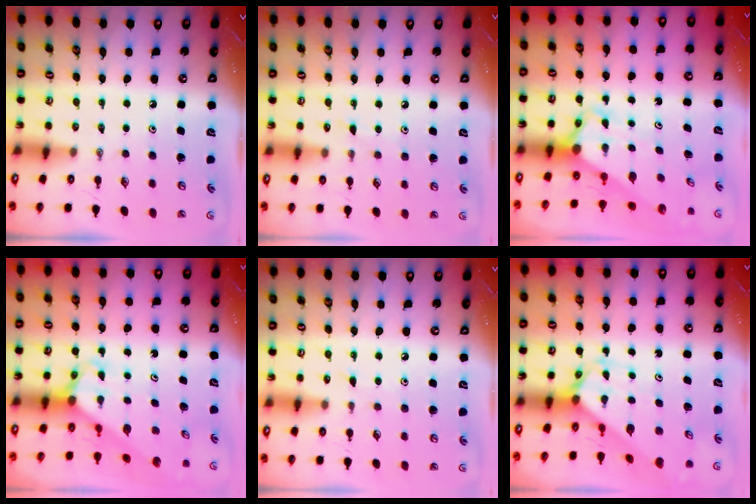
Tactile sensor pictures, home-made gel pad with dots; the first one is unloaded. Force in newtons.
{"total": 2.7, "press": 2.7, "slide": 0.3}
{"total": 3.1, "press": 3.1, "slide": 0.2}
{"total": 3.0, "press": 3.0, "slide": 0.2}
{"total": 4.2, "press": 4.1, "slide": 0.7}
{"total": 2.3, "press": 2.3, "slide": 0.2}